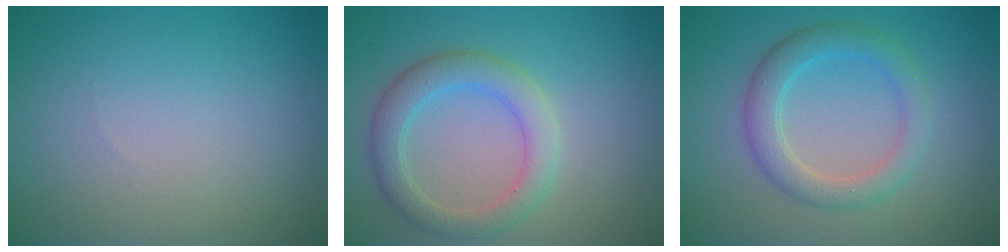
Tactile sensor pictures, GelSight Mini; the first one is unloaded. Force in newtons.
{"total": 3.8, "press": 3.8, "slide": 0.3}
{"total": 3.5, "press": 3.5, "slide": 0.1}